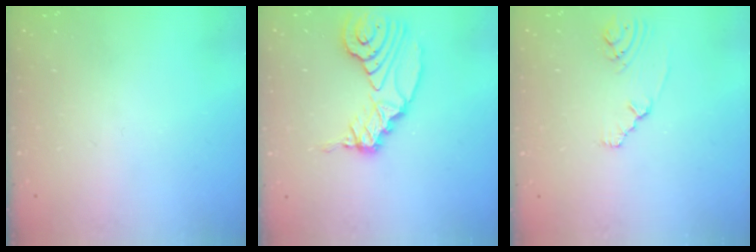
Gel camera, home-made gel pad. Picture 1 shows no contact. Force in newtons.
{"total": 13.9, "press": 13.9, "slide": 0.8}
{"total": 2.1, "press": 2.1, "slide": 0.4}